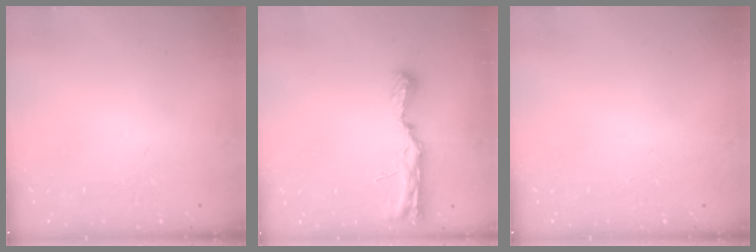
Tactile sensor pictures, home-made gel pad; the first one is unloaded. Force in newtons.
{"total": 10.5, "press": 9.6, "slide": 4.3}
{"total": 0.0}